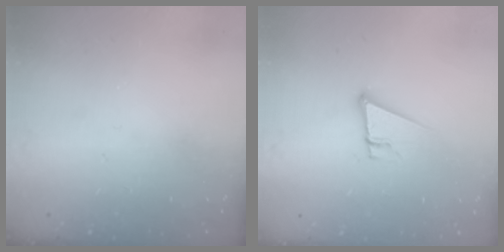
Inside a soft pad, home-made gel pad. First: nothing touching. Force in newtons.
{"total": 9.0, "press": 8.3, "slide": 3.3}